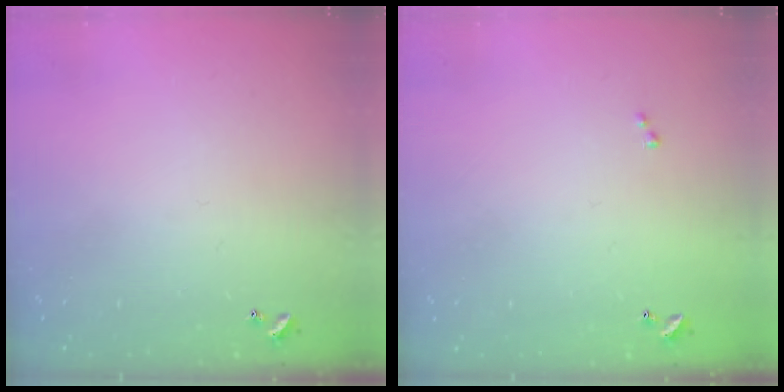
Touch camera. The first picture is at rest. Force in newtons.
{"total": 0.5, "press": 0.3, "slide": 0.4}